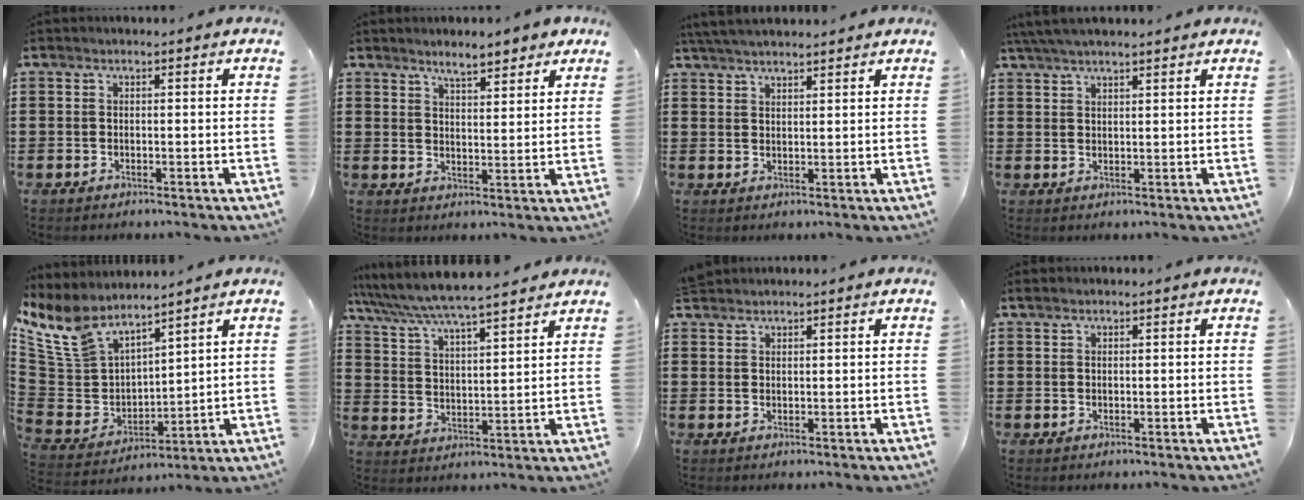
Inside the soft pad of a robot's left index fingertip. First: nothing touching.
{"total": 4.8, "force": [4.3, 1.0, 1.9], "torque": [-0.041, -0.009, 0.077]}
{"total": 3.6, "force": [3.4, 0.2, 1.1], "torque": [-0.030, -0.002, 0.066]}
{"total": 3.6, "force": [3.2, 0.4, 1.7], "torque": [-0.041, 0.002, 0.061]}
{"total": 9.3, "force": [7.6, 4.5, 2.9], "torque": [-0.098, -0.049, 0.145]}
{"total": 5.2, "force": [5.0, -0.1, 1.6], "torque": [-0.056, -0.034, 0.081]}
{"total": 1.7, "force": [1.6, 0.4, 0.2], "torque": [-0.007, 0.003, 0.033]}
{"total": 0.5, "force": [0.5, 0.1, 0.1], "torque": [-0.005, 0.001, 0.011]}